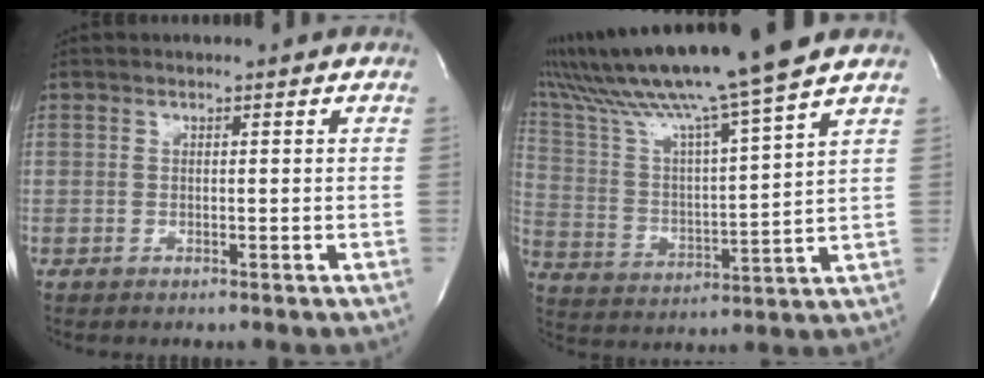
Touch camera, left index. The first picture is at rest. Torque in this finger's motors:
{"motor_torque": [0.47, -0.44, 1.00, 0.21]}